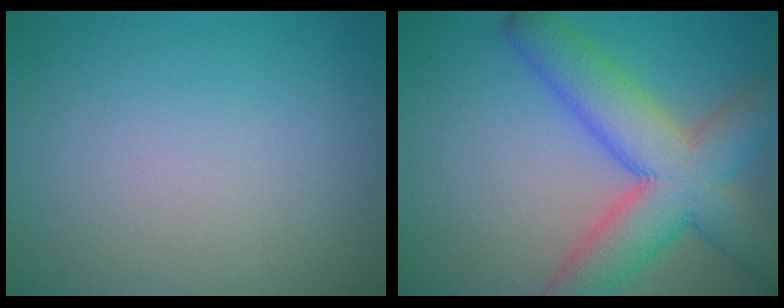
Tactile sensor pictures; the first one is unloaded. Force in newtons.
{"total": 9.4, "press": 9.4, "slide": 0.4}